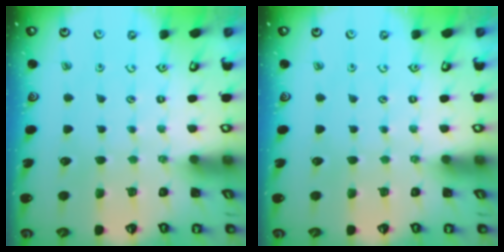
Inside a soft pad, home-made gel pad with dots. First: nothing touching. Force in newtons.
{"total": 0.0}